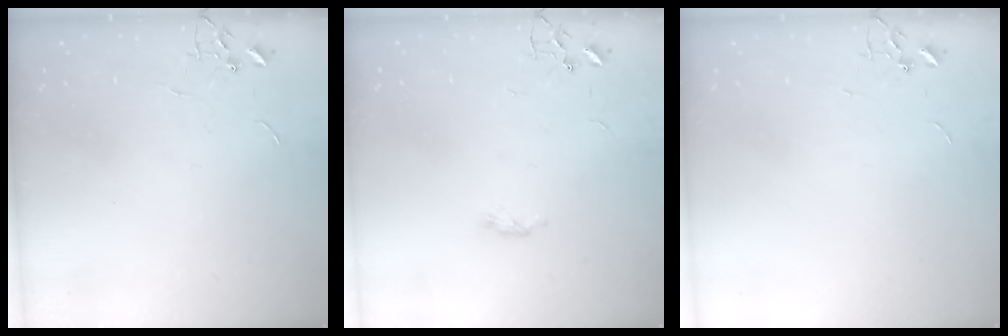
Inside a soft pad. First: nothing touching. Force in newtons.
{"total": 3.4, "press": 3.3, "slide": 0.6}
{"total": 0.0}